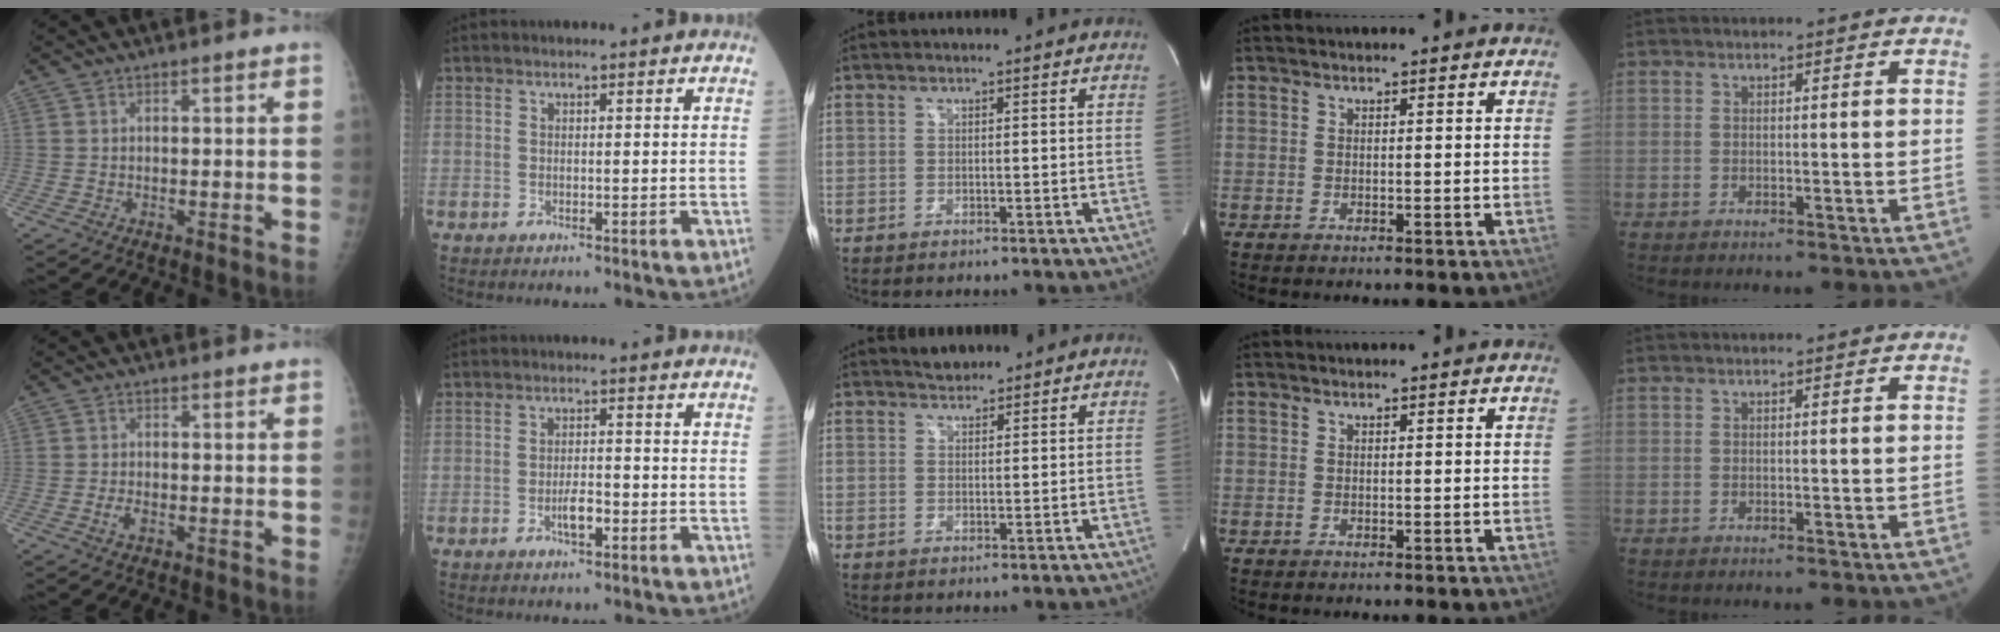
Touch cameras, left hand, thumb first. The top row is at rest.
{"thumb": {"total": 1.8, "force": [-0.7, 1.0, 1.3], "torque": [-0.025, 0.001, -0.013]}, "index": {"total": 2.8, "force": [-1.2, 0.8, 2.4], "torque": [-0.045, 0.002, -0.021]}, "middle": {"total": 2.2, "force": [2.0, 0.8, 0.3], "torque": [-0.011, 0.008, 0.035]}}